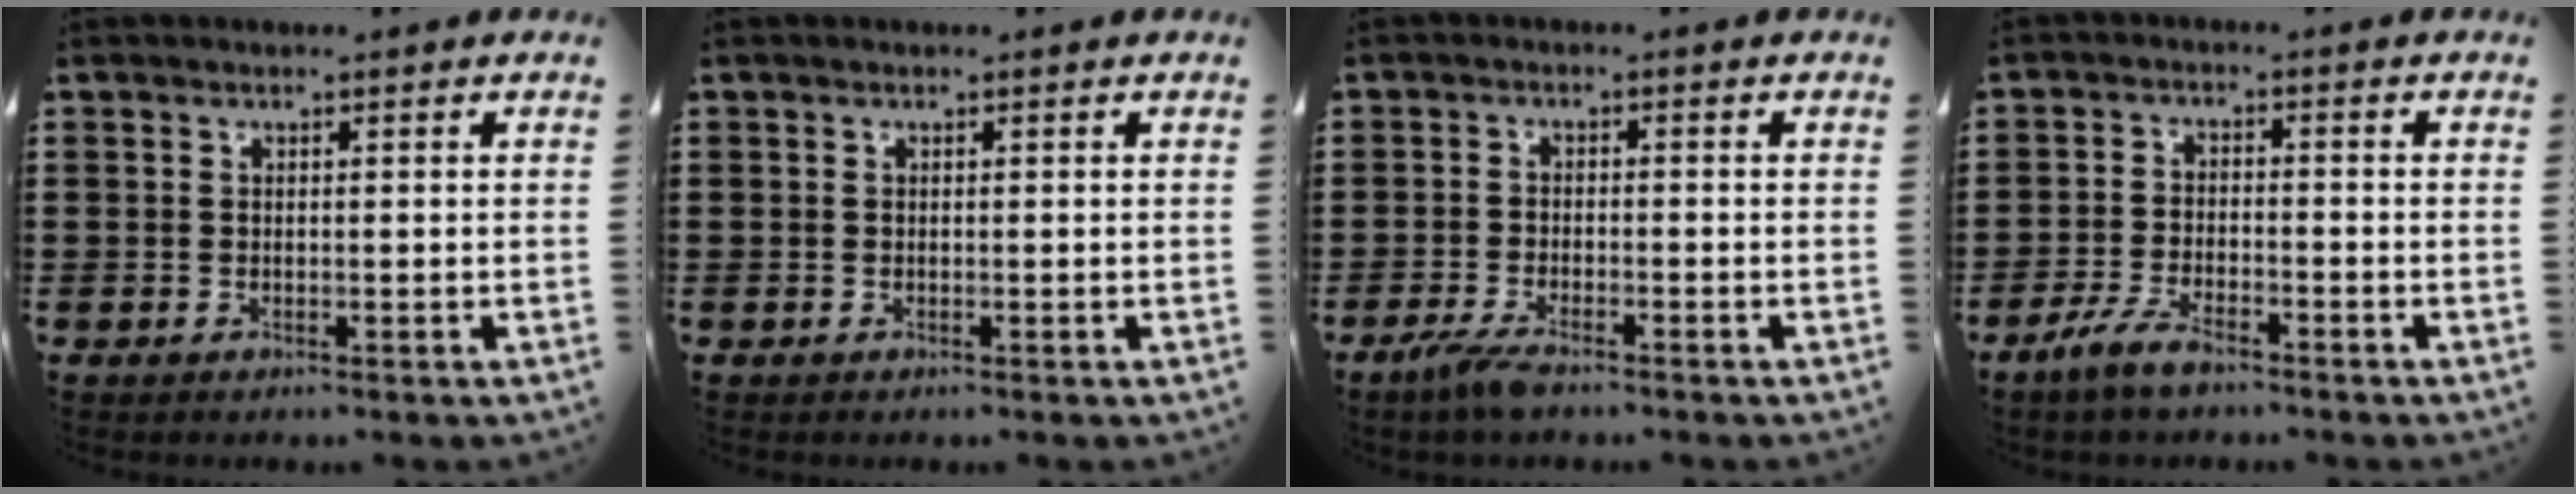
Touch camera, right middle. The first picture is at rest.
{"total": 0.0}
{"total": 3.2, "force": [-2.3, 0.3, 2.1], "torque": [-0.057, -0.011, -0.047]}
{"total": 4.5, "force": [-3.4, 1.1, 2.8], "torque": [-0.072, -0.003, -0.071]}